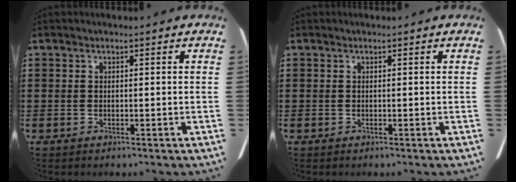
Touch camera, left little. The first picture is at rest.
{"total": 0.0}